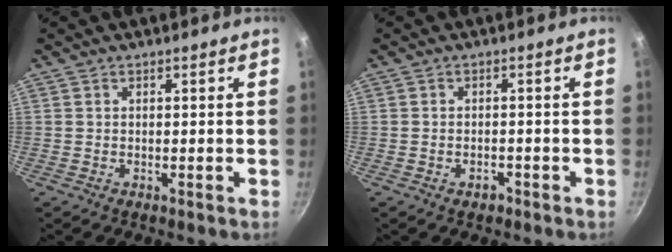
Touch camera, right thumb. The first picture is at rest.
{"total": 1.8, "force": [-1.2, 1.0, 0.8], "torque": [-0.009, 0.010, -0.013]}